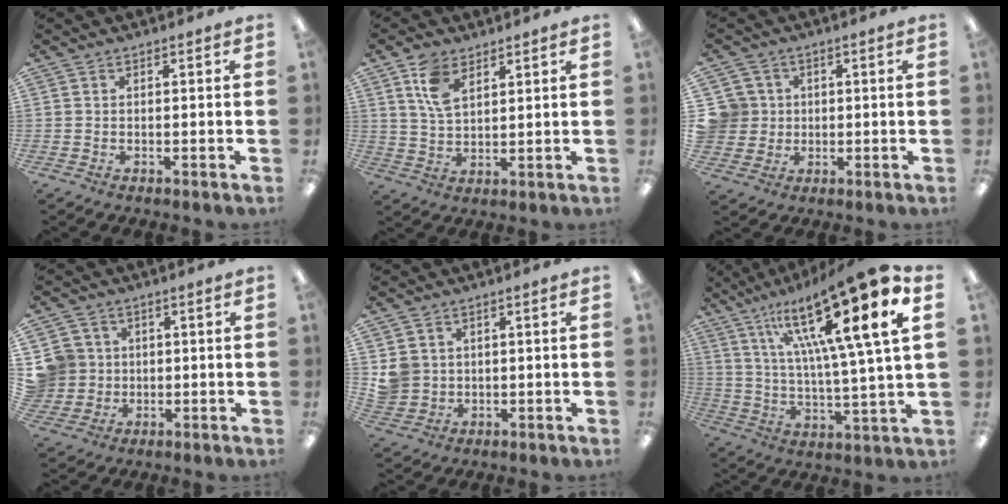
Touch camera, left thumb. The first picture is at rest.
{"total": 8.0, "force": [4.6, 4.3, 5.0], "torque": [-0.101, -0.005, 0.086]}
{"total": 7.1, "force": [1.2, 7.0, 0.6], "torque": [-0.028, 0.007, 0.029]}
{"total": 7.4, "force": [1.2, 7.3, 0.7], "torque": [-0.031, 0.008, 0.030]}
{"total": 4.6, "force": [1.3, 4.4, 0.7], "torque": [-0.018, 0.008, 0.027]}
{"total": 21.3, "force": [12.6, 3.0, 16.9], "torque": [-0.293, -0.080, 0.192]}